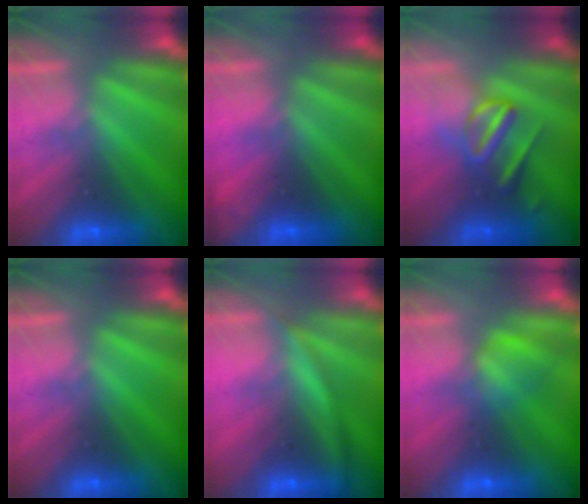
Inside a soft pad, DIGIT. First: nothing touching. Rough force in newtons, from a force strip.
{"total": 2.0}
{"total": 2.9}
{"total": 0.0}
{"total": 3.2}
{"total": 1.6}